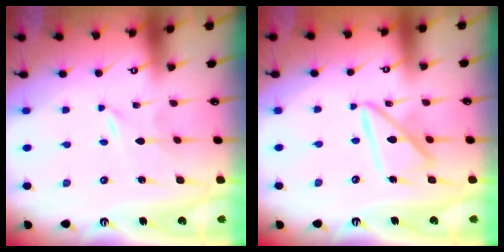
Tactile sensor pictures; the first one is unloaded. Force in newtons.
{"total": 14.2, "press": 14.1, "slide": 1.5}